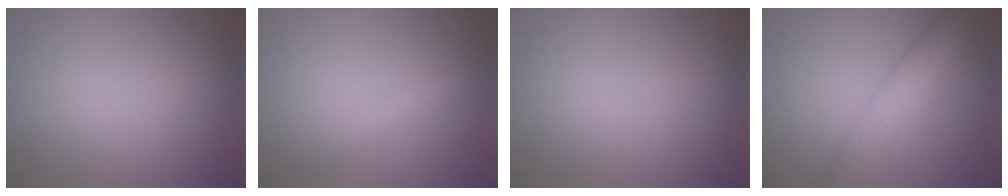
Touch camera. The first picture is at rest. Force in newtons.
{"total": 1.0, "press": 1.0, "slide": 0.1}
{"total": 0.0}
{"total": 3.9, "press": 3.9, "slide": 0.0}